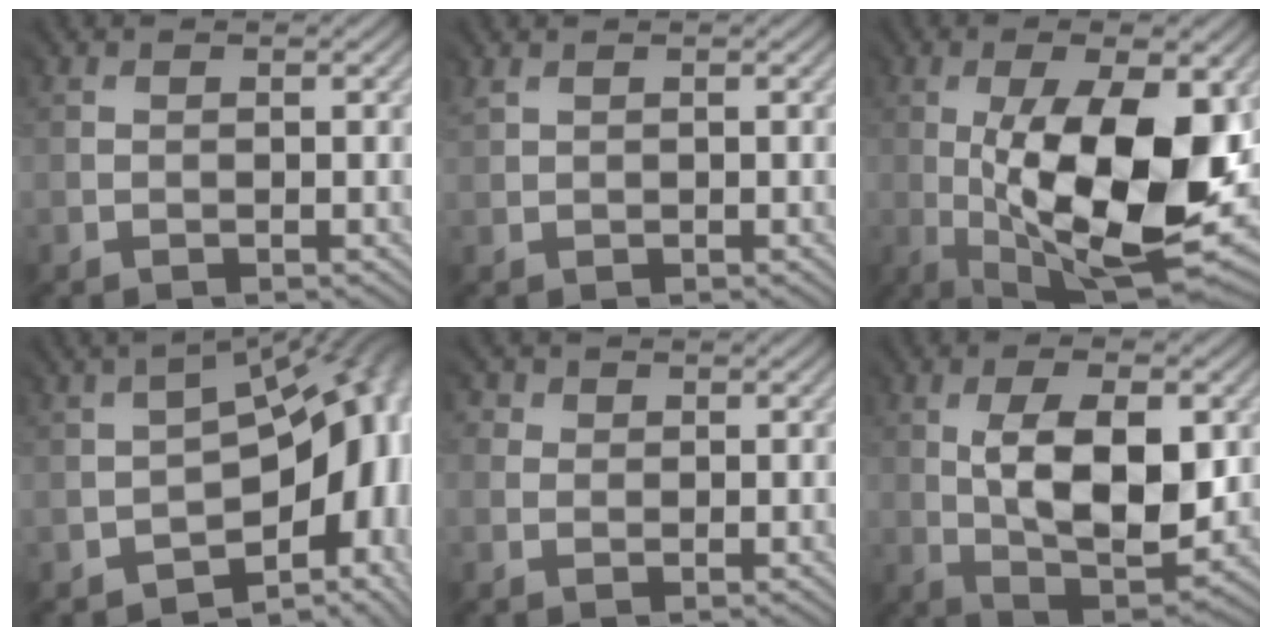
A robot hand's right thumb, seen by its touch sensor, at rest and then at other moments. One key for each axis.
{"total": 1.0, "fx": 0.8, "fy": 0.3, "fz": 0.6, "tx": -0.017, "ty": 0.004, "tz": 0.012}
{"total": 17.3, "fx": -1.2, "fy": 6.6, "fz": 15.9, "tx": -0.250, "ty": -0.006, "tz": -0.008}
{"total": 11.3, "fx": -3.4, "fy": 6.2, "fz": 8.8, "tx": -0.100, "ty": -0.015, "tz": -0.047}
{"total": 2.4, "fx": 0.7, "fy": 2.2, "fz": 0.7, "tx": -0.022, "ty": 0.006, "tz": 0.002}
{"total": 10.2, "fx": 1.1, "fy": 4.9, "fz": 8.9, "tx": -0.154, "ty": -0.003, "tz": 0.028}